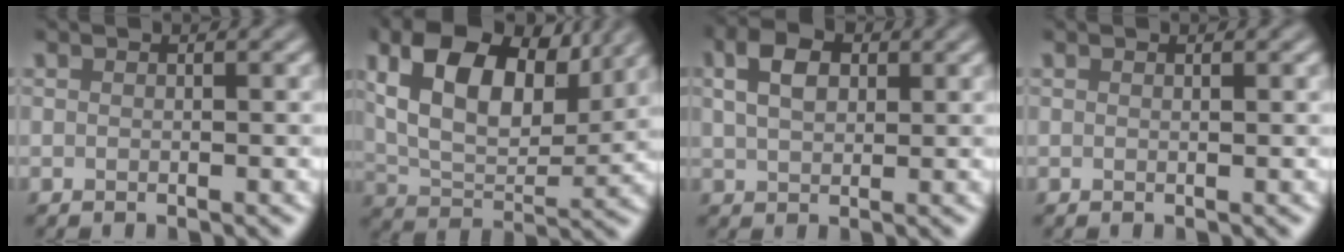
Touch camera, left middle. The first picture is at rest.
{"total": 10.9, "force": [4.6, 5.9, 7.9], "torque": [-0.140, 0.009, 0.080]}
{"total": 3.9, "force": [1.5, 2.4, 2.6], "torque": [-0.056, 0.010, 0.022]}
{"total": 0.0}